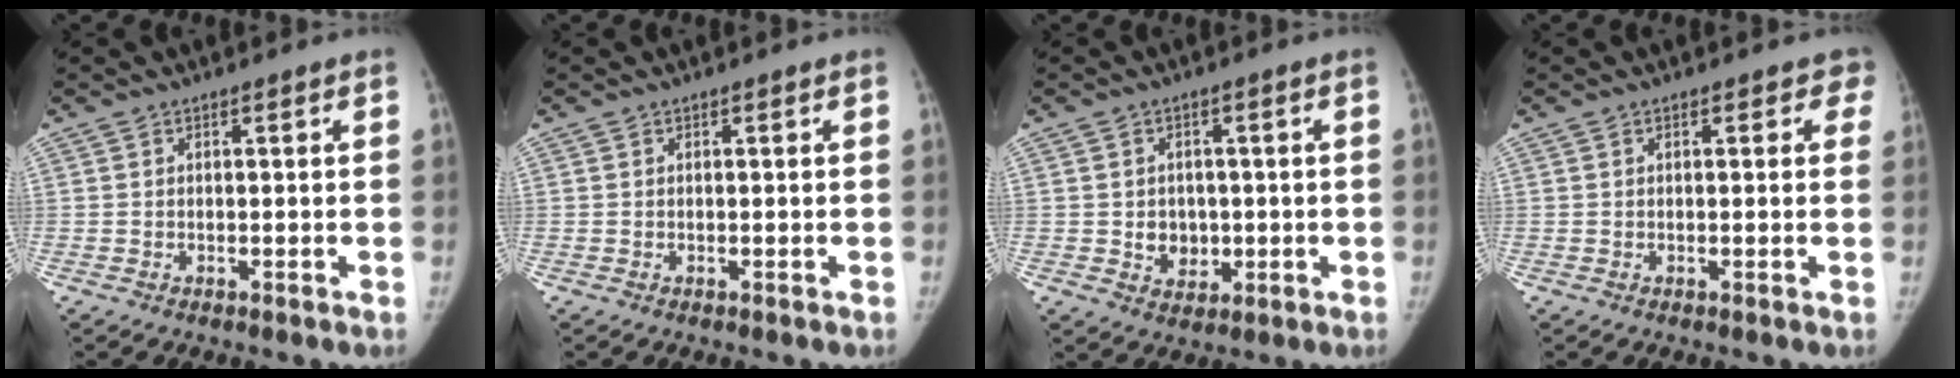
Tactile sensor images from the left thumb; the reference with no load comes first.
{"total": 0.0}
{"total": 5.1, "force": [-0.4, 4.4, 2.4], "torque": [-0.005, 0.003, 0.003]}
{"total": 2.3, "force": [1.2, 1.4, 1.4], "torque": [0.013, 0.001, 0.006]}